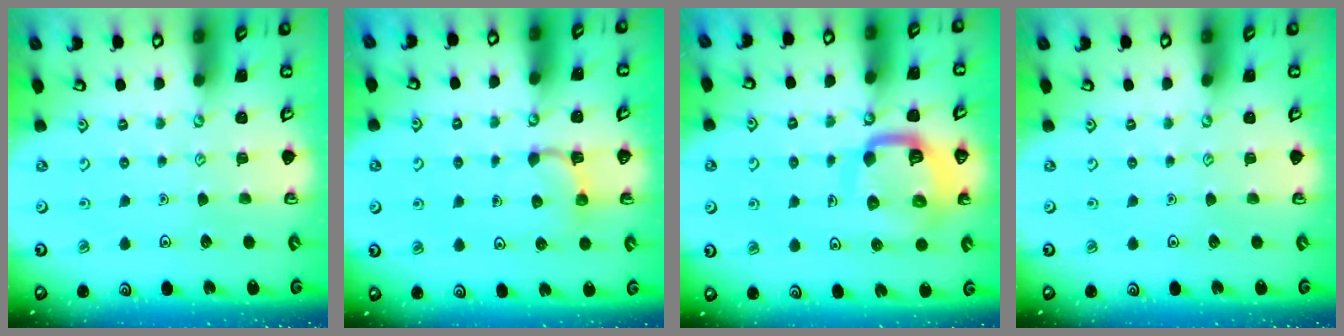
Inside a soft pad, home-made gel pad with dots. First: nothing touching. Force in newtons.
{"total": 3.0, "press": 2.9, "slide": 0.7}
{"total": 11.4, "press": 11.4, "slide": 1.2}
{"total": 0.0}